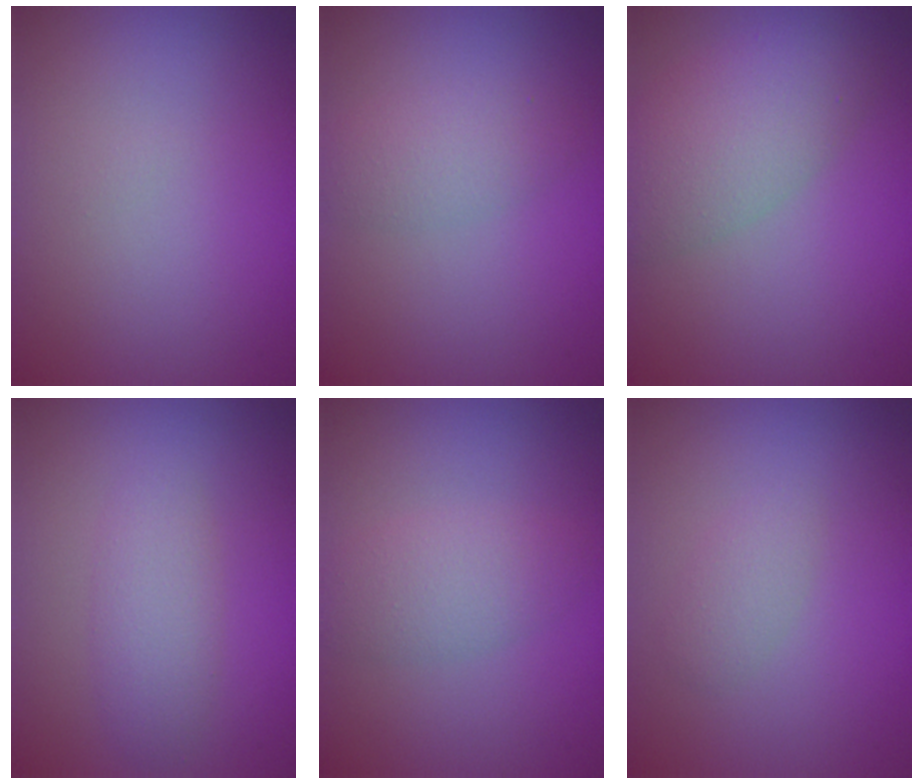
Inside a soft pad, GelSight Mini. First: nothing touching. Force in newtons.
{"total": 2.4, "press": 2.4, "slide": 0.1}
{"total": 4.7, "press": 4.7, "slide": 0.2}
{"total": 2.5, "press": 2.5, "slide": 0.0}
{"total": 2.8, "press": 2.8, "slide": 0.2}
{"total": 1.4, "press": 1.4, "slide": 0.1}